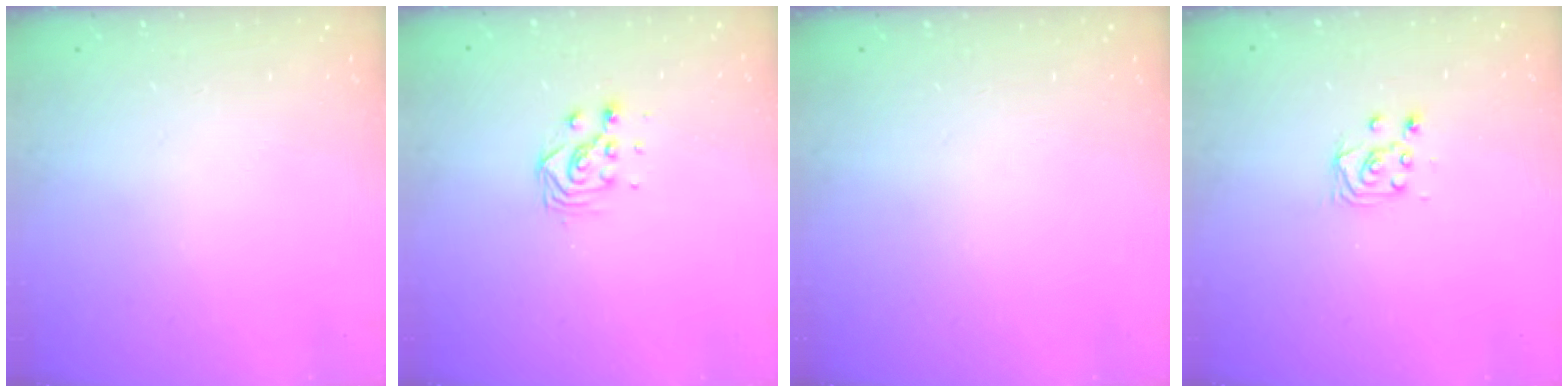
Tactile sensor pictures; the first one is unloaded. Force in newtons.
{"total": 4.3, "press": 4.2, "slide": 0.3}
{"total": 0.0}
{"total": 5.2, "press": 5.2, "slide": 0.5}